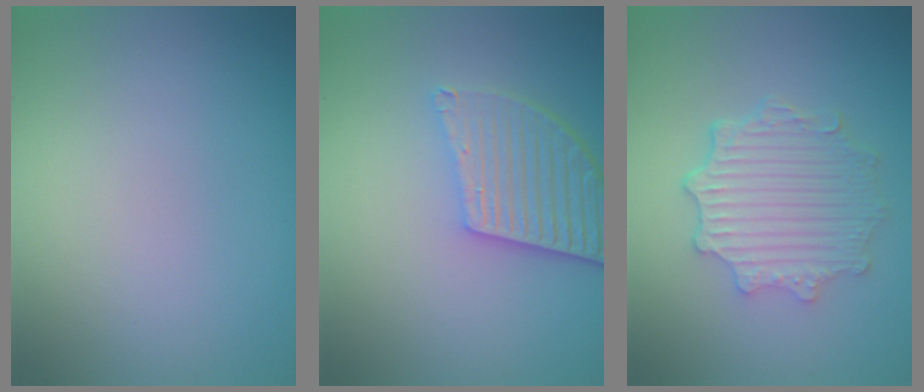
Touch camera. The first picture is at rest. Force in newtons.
{"total": 5.1, "press": 3.8, "slide": 3.5}
{"total": 4.6, "press": 3.7, "slide": 2.7}